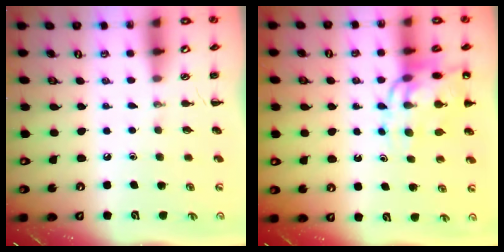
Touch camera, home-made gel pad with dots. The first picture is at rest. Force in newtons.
{"total": 12.6, "press": 12.1, "slide": 3.4}